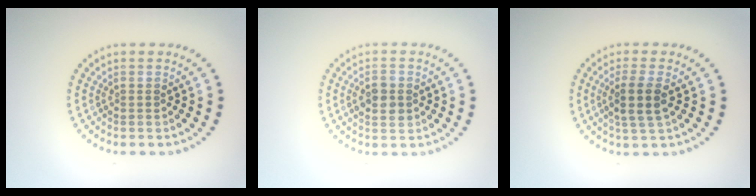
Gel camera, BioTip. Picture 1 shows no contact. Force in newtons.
{"total": 2.7, "press": 2.7, "slide": 0.1}
{"total": 2.9, "press": 2.5, "slide": 1.4}